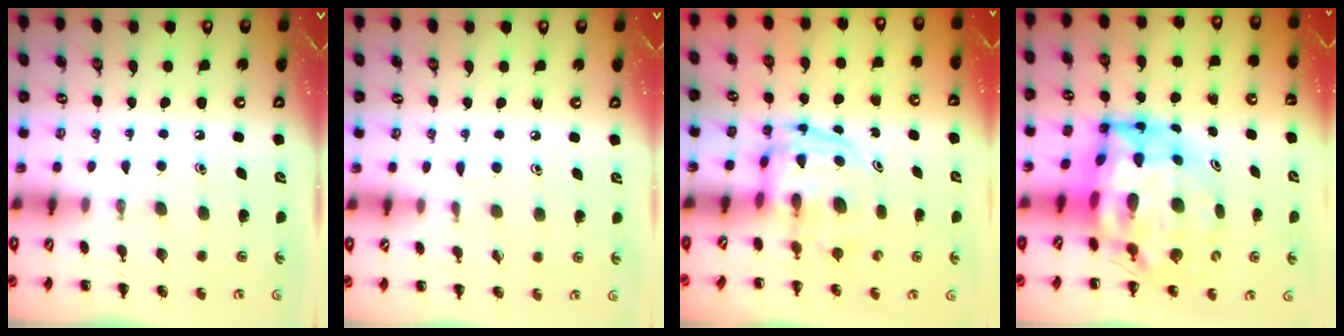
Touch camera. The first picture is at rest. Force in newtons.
{"total": 4.0, "press": 3.5, "slide": 1.8}
{"total": 4.0, "press": 3.9, "slide": 0.7}
{"total": 11.8, "press": 11.3, "slide": 3.2}